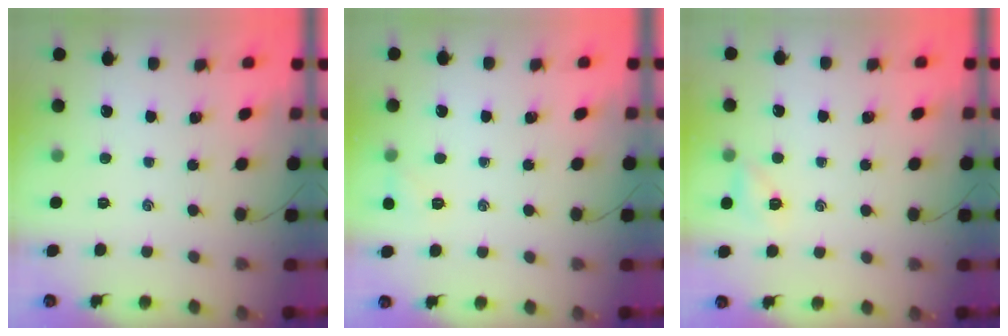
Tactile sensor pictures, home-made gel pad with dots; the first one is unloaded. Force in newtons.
{"total": 5.8, "press": 5.6, "slide": 1.7}
{"total": 4.8, "press": 4.6, "slide": 1.4}